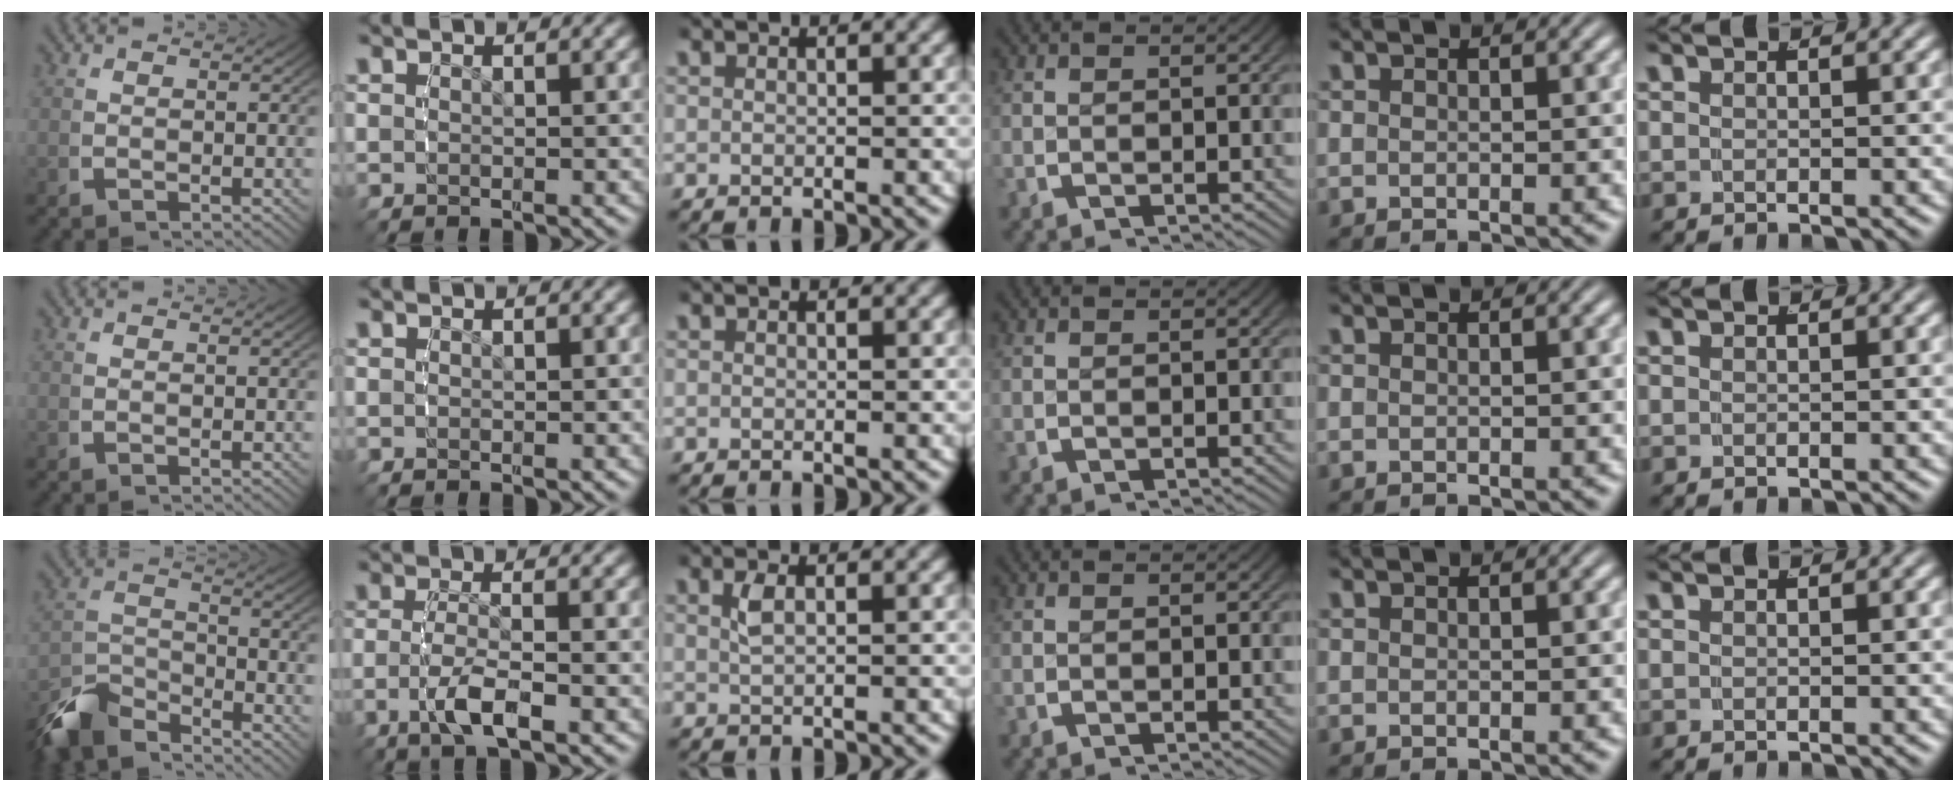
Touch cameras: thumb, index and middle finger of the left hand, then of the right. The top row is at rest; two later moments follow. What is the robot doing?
{"motion": "grasp_and_lifting", "object": "bottle cap"}